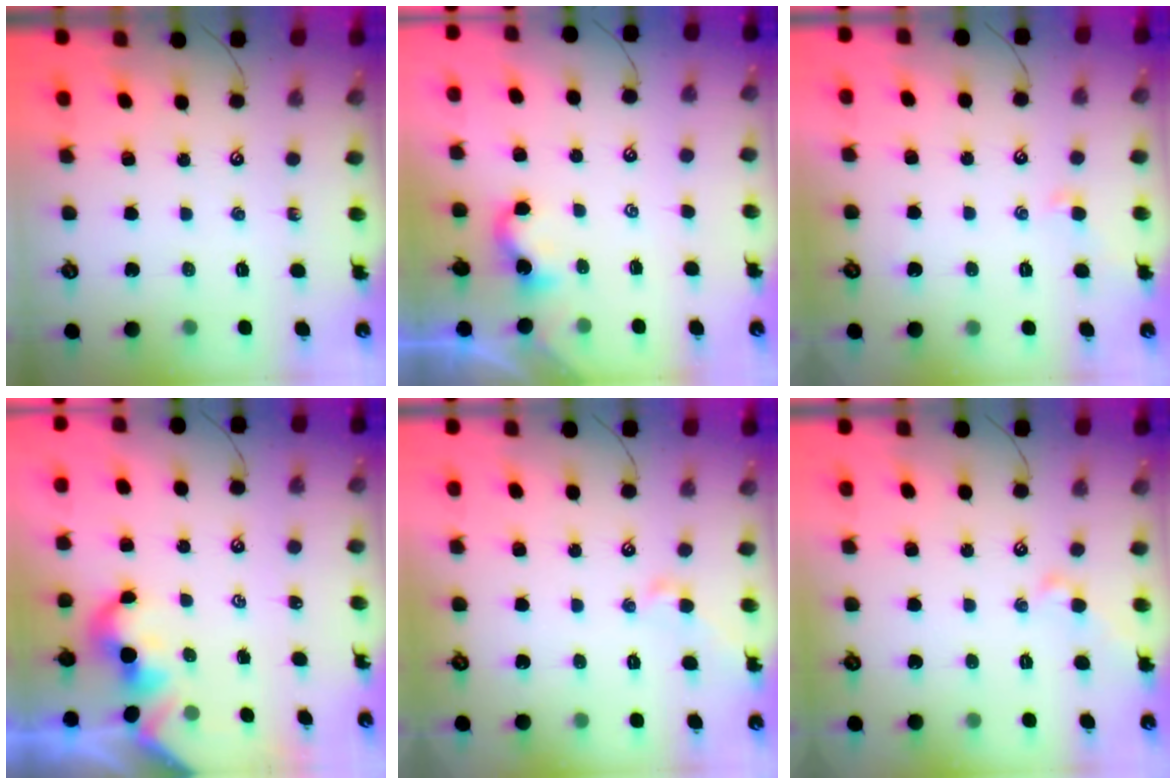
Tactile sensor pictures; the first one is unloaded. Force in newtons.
{"total": 2.3, "press": 2.3, "slide": 0.2}
{"total": 0.0}
{"total": 1.9, "press": 1.9, "slide": 0.2}
{"total": 1.2, "press": 1.1, "slide": 0.4}
{"total": 1.6, "press": 1.5, "slide": 0.4}